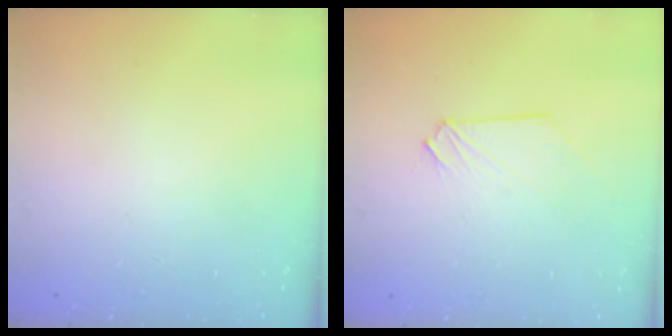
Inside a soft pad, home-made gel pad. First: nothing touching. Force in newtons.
{"total": 0.0}